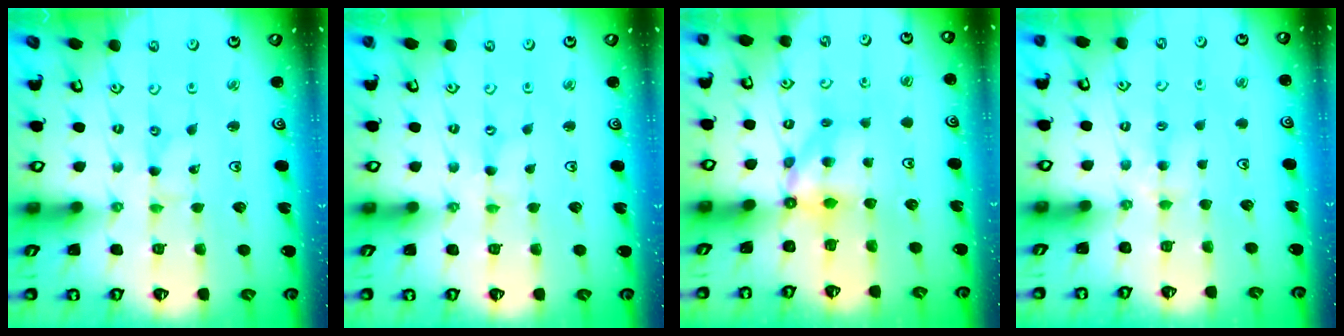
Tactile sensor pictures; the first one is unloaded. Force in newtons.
{"total": 0.0}
{"total": 5.3, "press": 5.3, "slide": 0.2}
{"total": 3.9, "press": 3.8, "slide": 0.6}